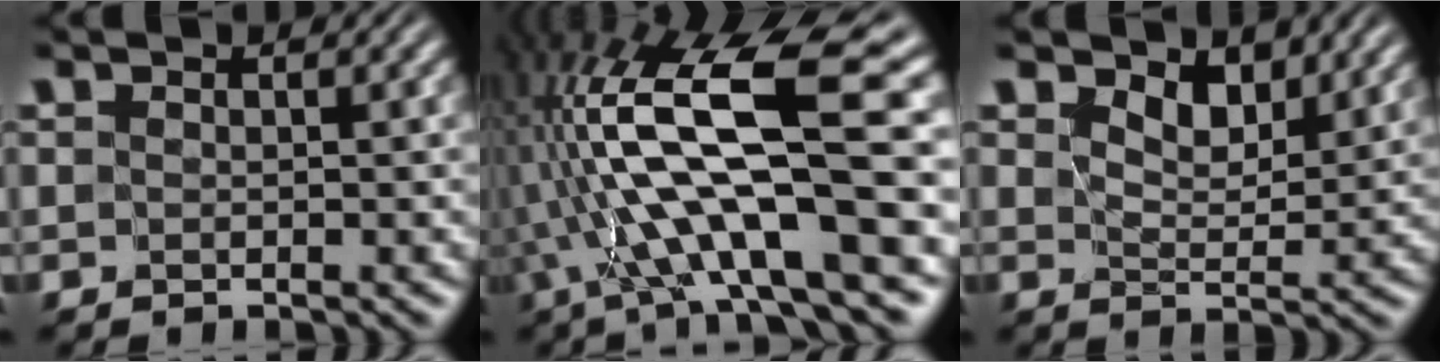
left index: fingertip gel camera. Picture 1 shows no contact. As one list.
[{"total": 13.0, "force": [-1.5, 2.5, 12.7], "torque": [-0.230, 0.025, -0.026]}, {"total": 3.4, "force": [2.6, 1.4, 1.6], "torque": [-0.039, -0.010, 0.037]}]